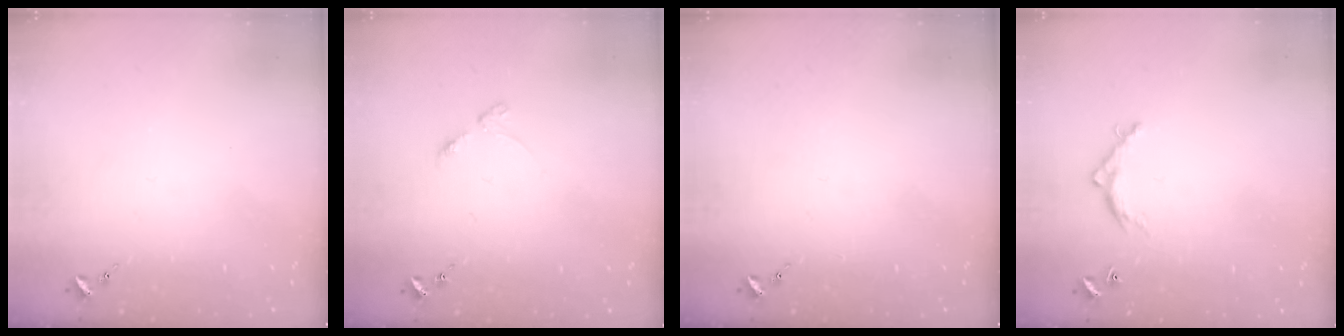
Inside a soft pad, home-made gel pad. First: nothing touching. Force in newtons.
{"total": 3.5, "press": 3.5, "slide": 0.4}
{"total": 0.0}
{"total": 6.0, "press": 6.0, "slide": 0.3}